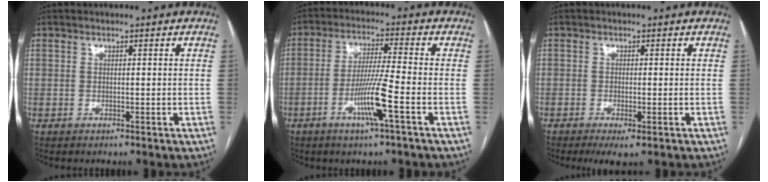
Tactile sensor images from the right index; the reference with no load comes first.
{"total": 8.2, "force": [-3.3, -0.8, 7.5], "torque": [-0.144, -0.009, -0.065]}
{"total": 3.2, "force": [-1.6, 0.7, 2.7], "torque": [-0.048, -0.010, -0.022]}